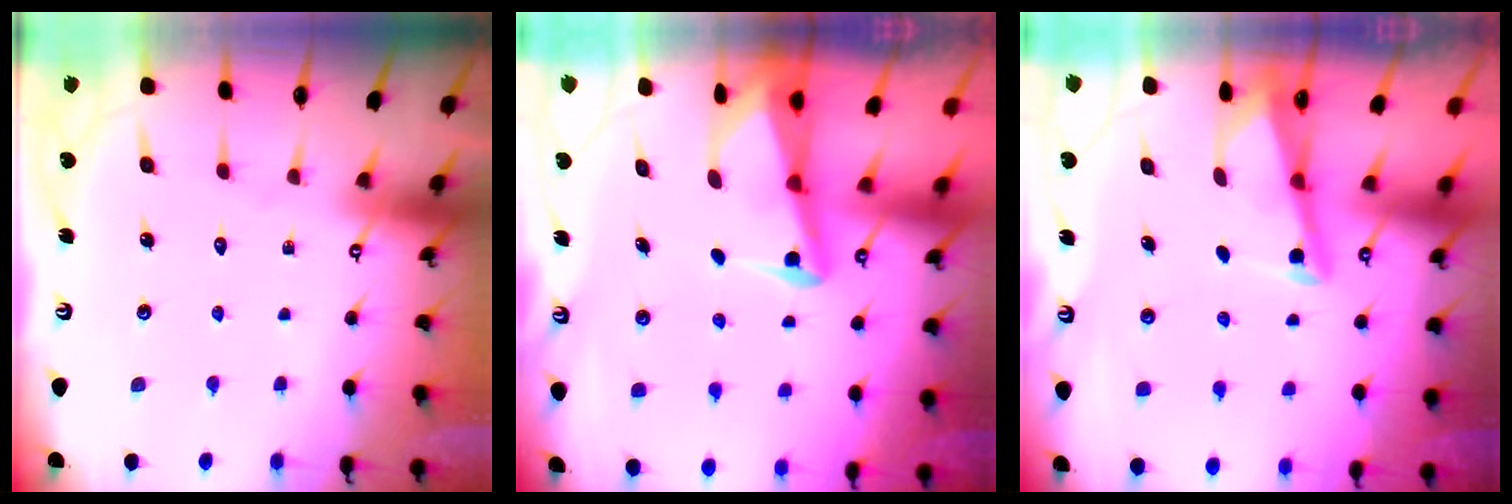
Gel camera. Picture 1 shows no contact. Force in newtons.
{"total": 4.0, "press": 3.9, "slide": 0.9}
{"total": 2.8, "press": 2.8, "slide": 0.4}